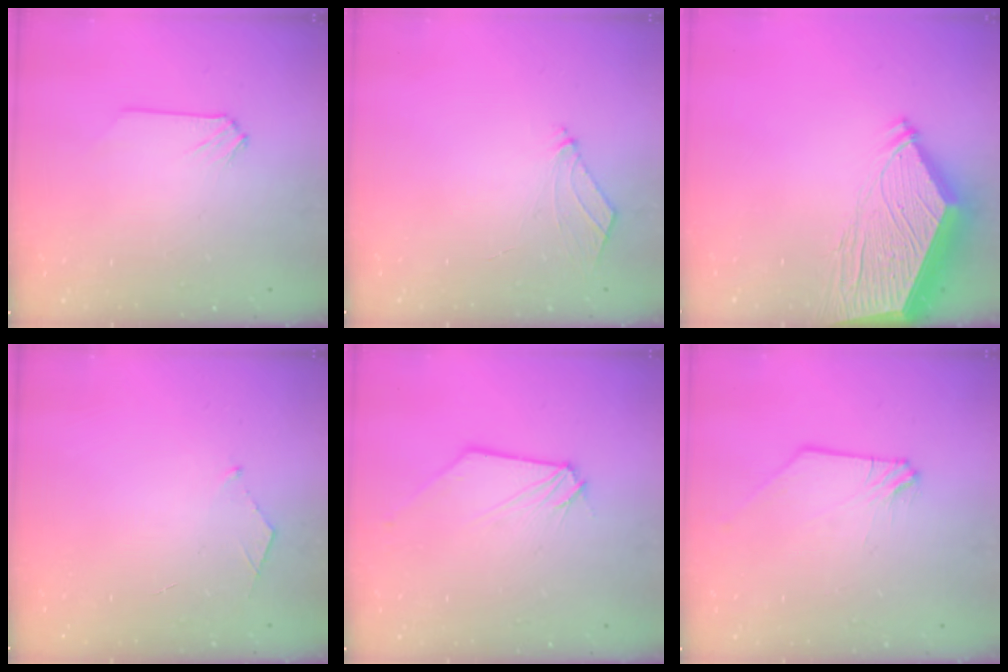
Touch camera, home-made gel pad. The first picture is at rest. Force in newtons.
{"total": 4.7, "press": 4.7, "slide": 0.5}
{"total": 14.3, "press": 14.2, "slide": 1.8}
{"total": 3.3, "press": 3.3, "slide": 0.4}
{"total": 1.1, "press": 1.1, "slide": 0.1}
{"total": 0.5, "press": 0.5, "slide": 0.2}